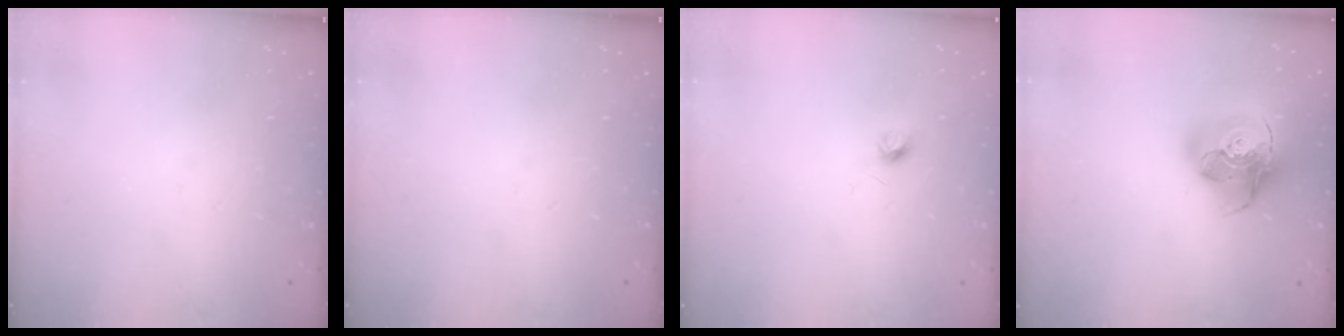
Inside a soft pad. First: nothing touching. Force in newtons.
{"total": 0.0}
{"total": 4.1, "press": 4.0, "slide": 0.6}
{"total": 20.1, "press": 20.0, "slide": 2.6}